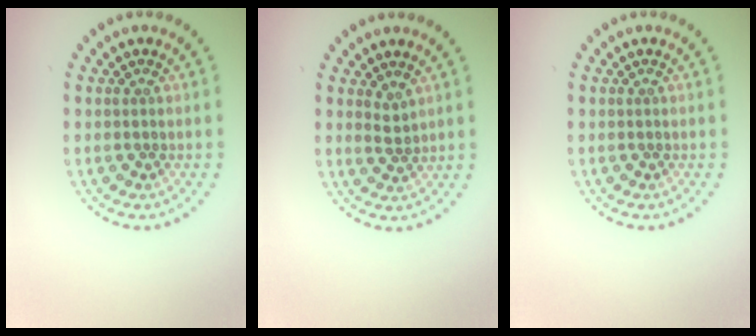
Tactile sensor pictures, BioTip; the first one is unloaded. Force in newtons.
{"total": 1.1, "press": 0.7, "slide": 0.7}
{"total": 0.0}